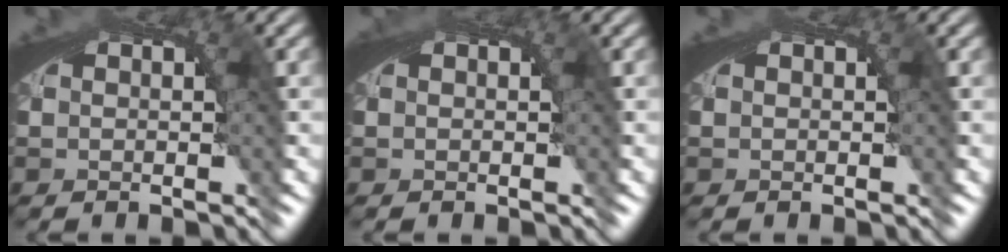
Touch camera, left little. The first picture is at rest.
{"total": 0.5, "force": [0.2, 0.2, 0.4], "torque": [-0.005, 0.004, 0.002]}
{"total": 0.0}